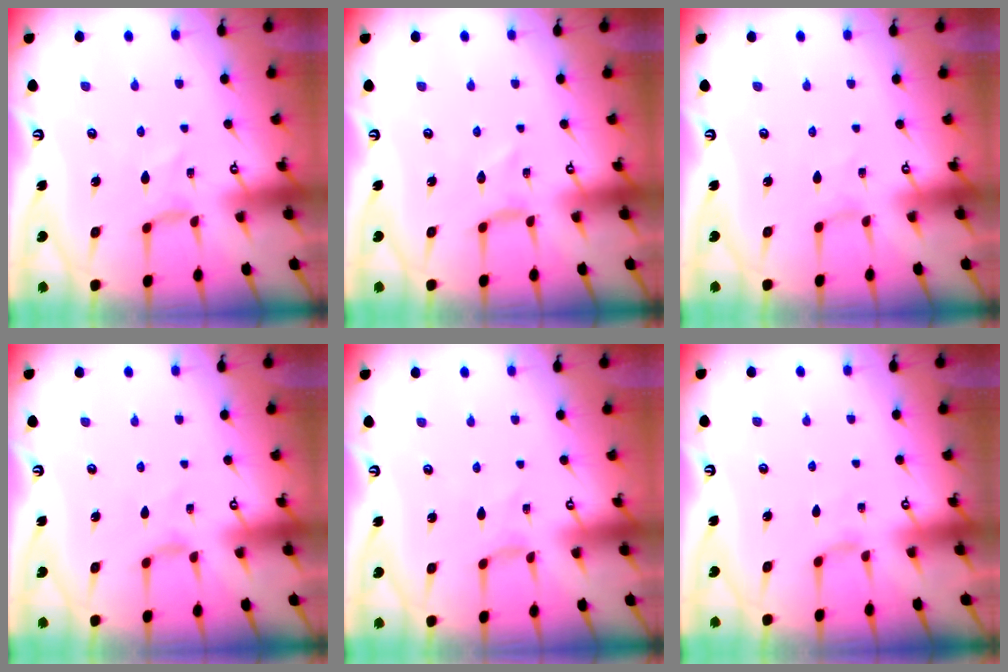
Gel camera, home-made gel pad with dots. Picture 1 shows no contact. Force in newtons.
{"total": 0.0}
{"total": 0.0}
{"total": 1.6, "press": 1.5, "slide": 0.4}
{"total": 0.0}
{"total": 1.9, "press": 1.9, "slide": 0.4}